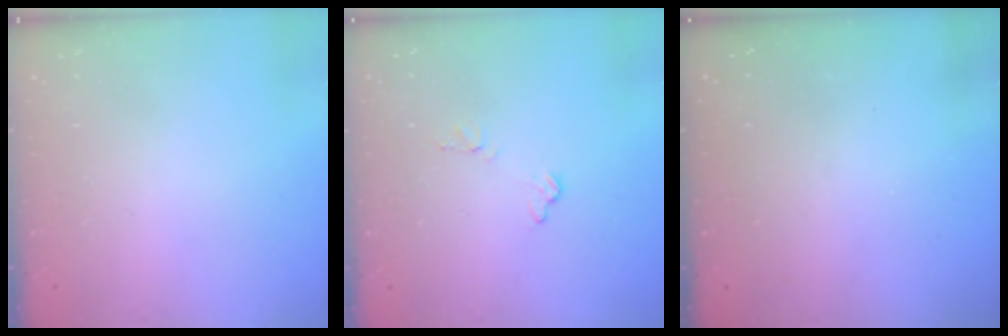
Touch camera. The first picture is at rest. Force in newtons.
{"total": 6.9, "press": 6.9, "slide": 0.6}
{"total": 3.1, "press": 3.1, "slide": 0.1}